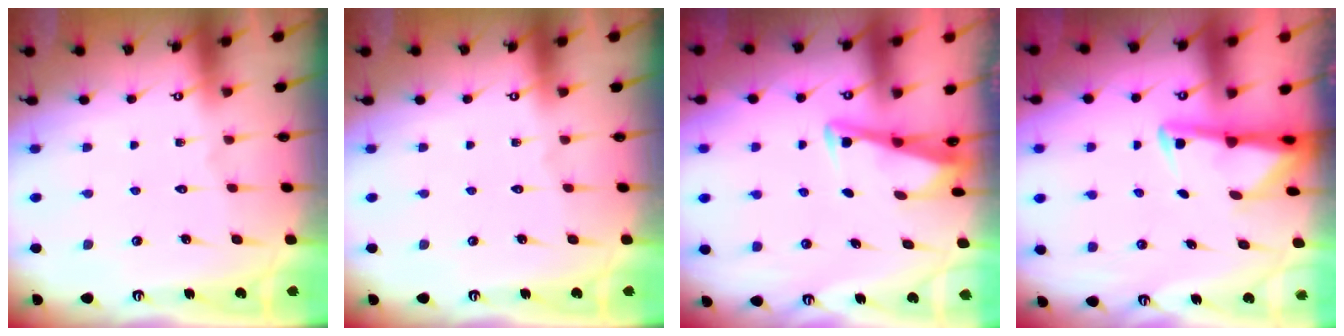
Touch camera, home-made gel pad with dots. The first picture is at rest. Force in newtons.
{"total": 0.0}
{"total": 3.4, "press": 3.4, "slide": 0.4}
{"total": 3.0, "press": 2.9, "slide": 0.6}